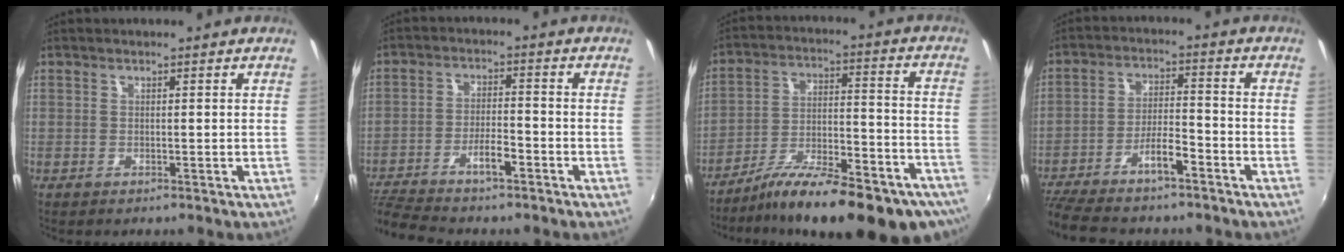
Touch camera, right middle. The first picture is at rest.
{"total": 8.5, "force": [-6.6, 1.5, 5.1], "torque": [-0.112, 0.002, -0.117]}
{"total": 24.6, "force": [-18.4, 6.0, 15.1], "torque": [-0.238, -0.040, -0.260]}
{"total": 10.4, "force": [-8.2, 1.8, 6.1], "torque": [-0.131, 0.009, -0.142]}